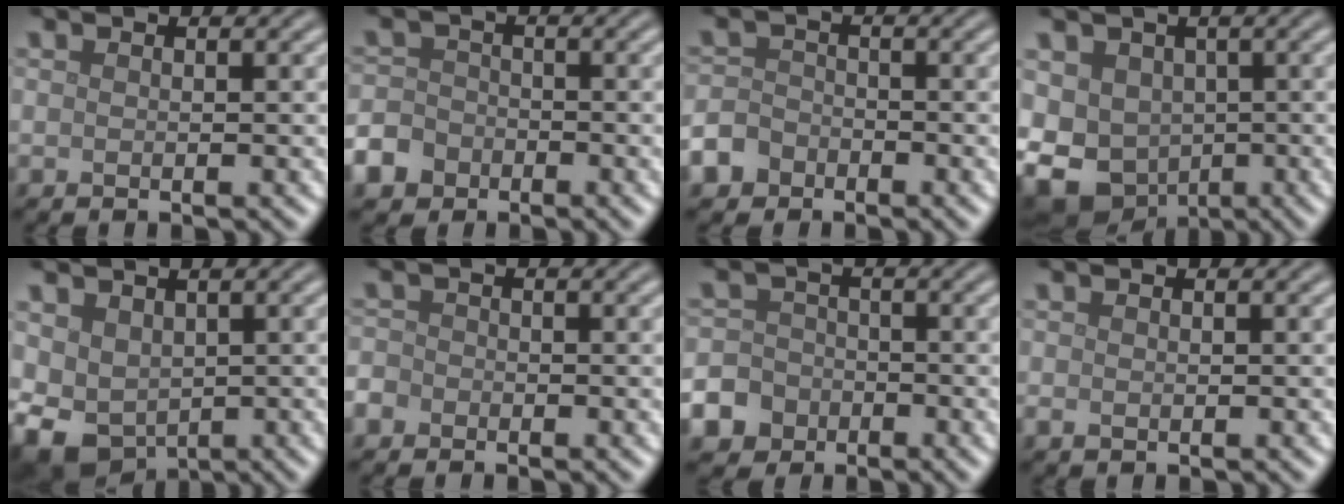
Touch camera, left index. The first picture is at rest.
{"total": 4.6, "force": [-2.8, 3.5, 1.1], "torque": [-0.011, -0.011, -0.059]}
{"total": 3.6, "force": [-2.5, 2.5, 0.8], "torque": [-0.005, -0.007, -0.051]}
{"total": 10.5, "force": [-3.1, 8.6, 5.0], "torque": [-0.092, -0.034, -0.056]}
{"total": 5.4, "force": [-0.7, 4.2, 3.4], "torque": [-0.075, -0.019, -0.001]}
{"total": 1.7, "force": [-1.0, 1.4, 0.4], "torque": [0.001, 0.004, -0.023]}
{"total": 7.4, "force": [-4.2, 5.9, 1.5], "torque": [-0.032, -0.025, -0.091]}
{"total": 0.8, "force": [-0.2, 0.6, 0.4], "torque": [-0.011, -0.005, -0.005]}